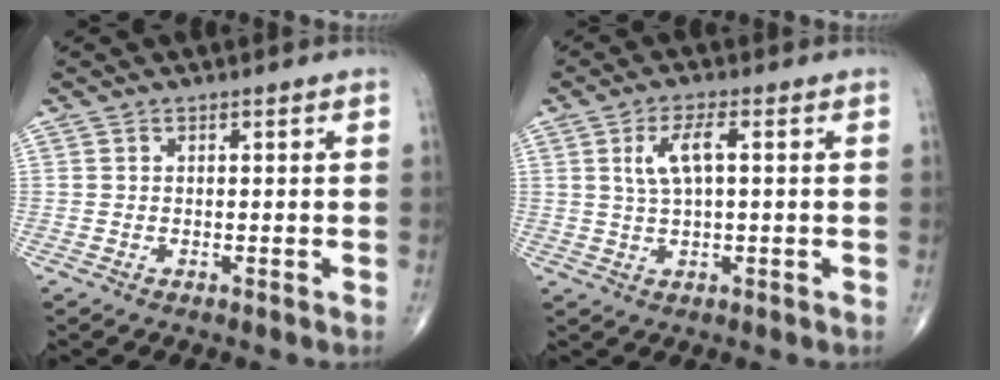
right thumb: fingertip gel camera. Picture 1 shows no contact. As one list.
[{"total": 5.6, "force": [1.3, 1.7, 5.1], "torque": [-0.113, 0.008, 0.026]}]